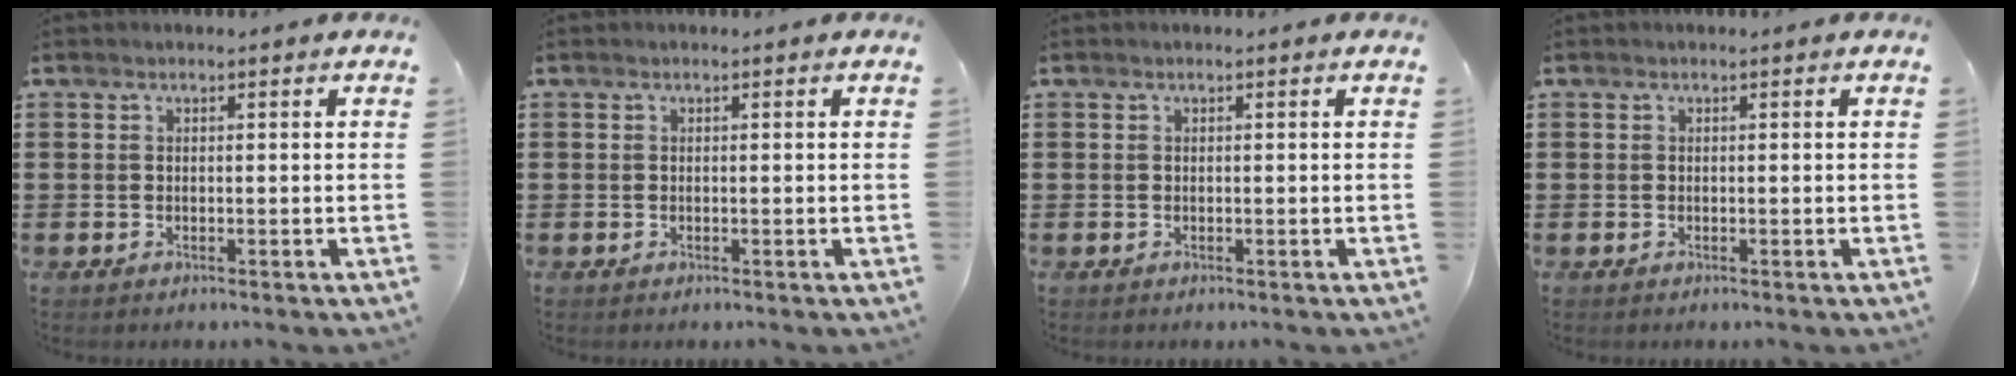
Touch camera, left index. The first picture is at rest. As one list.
[{"total": 0.0}, {"total": 0.0}, {"total": 0.0}]